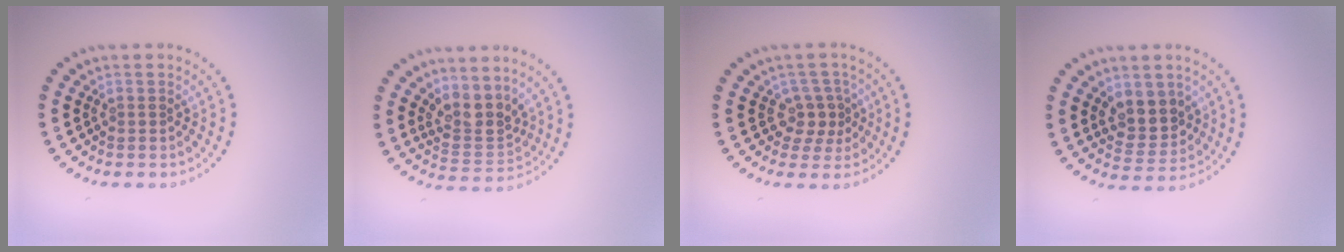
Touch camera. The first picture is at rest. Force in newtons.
{"total": 3.2, "press": 2.4, "slide": 2.1}
{"total": 2.1, "press": 1.6, "slide": 1.4}
{"total": 3.3, "press": 3.0, "slide": 1.2}